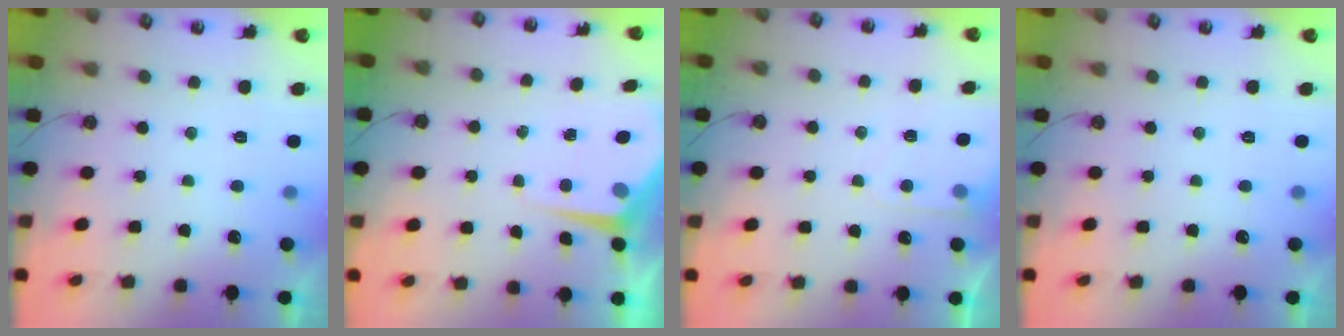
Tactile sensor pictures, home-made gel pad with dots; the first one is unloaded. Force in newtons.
{"total": 4.9, "press": 4.9, "slide": 0.3}
{"total": 4.3, "press": 4.2, "slide": 0.6}
{"total": 0.0}